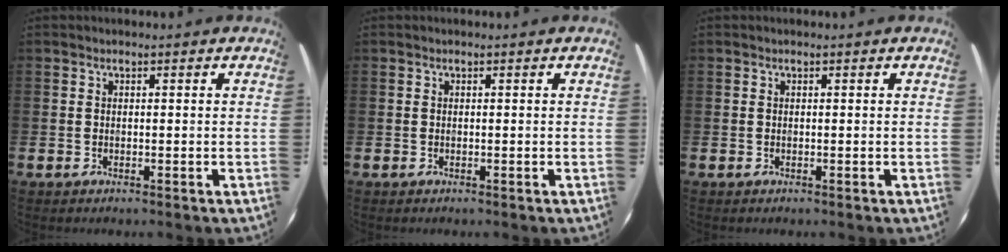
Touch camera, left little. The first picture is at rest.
{"total": 0.0}
{"total": 0.0}